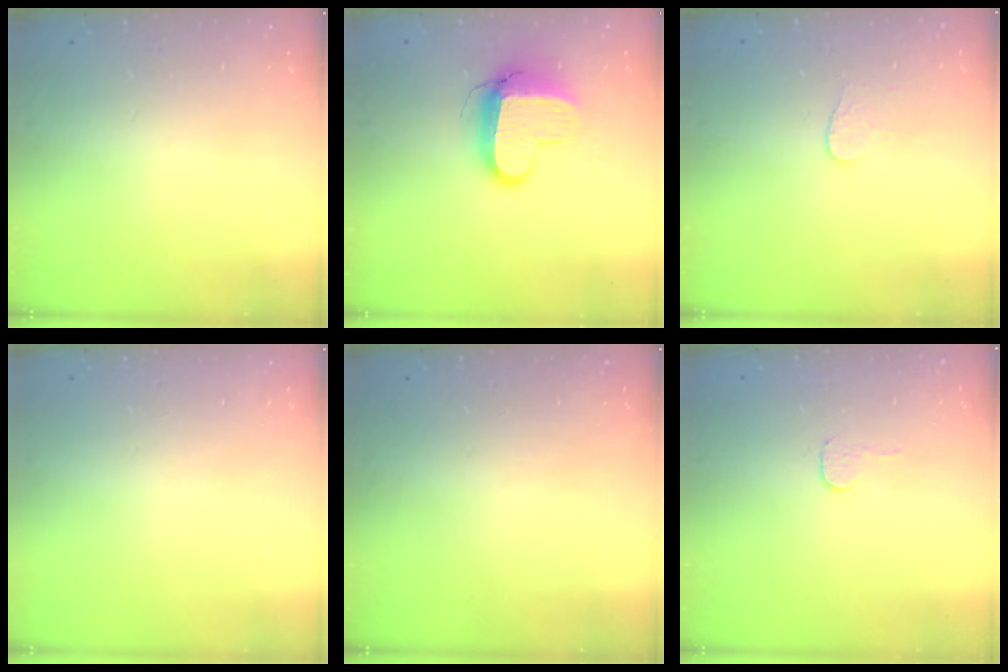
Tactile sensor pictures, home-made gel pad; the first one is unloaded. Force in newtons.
{"total": 10.3, "press": 10.3, "slide": 1.2}
{"total": 3.2, "press": 3.2, "slide": 0.3}
{"total": 0.0}
{"total": 0.0}
{"total": 3.0, "press": 3.0, "slide": 0.3}